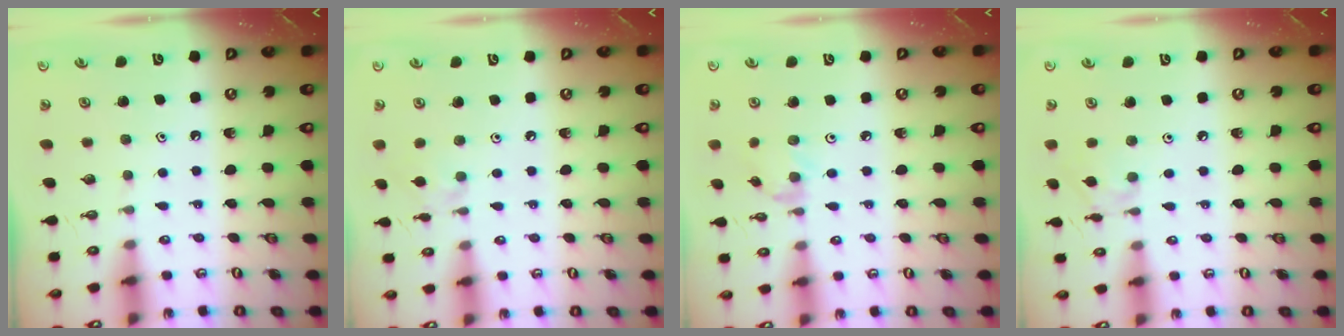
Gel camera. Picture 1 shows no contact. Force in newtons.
{"total": 2.6, "press": 2.6, "slide": 0.5}
{"total": 3.0, "press": 3.0, "slide": 0.5}
{"total": 6.5, "press": 6.5, "slide": 0.4}